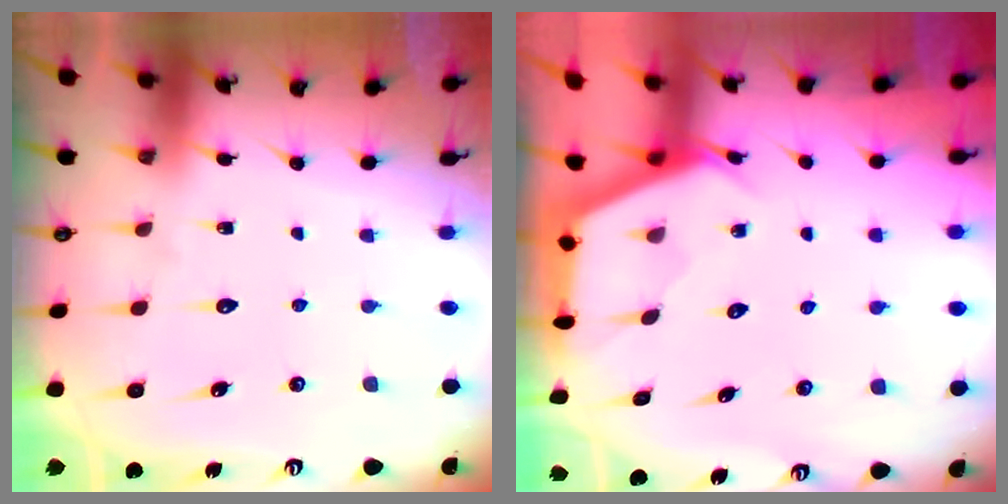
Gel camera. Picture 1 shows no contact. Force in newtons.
{"total": 2.5, "press": 2.5, "slide": 0.4}